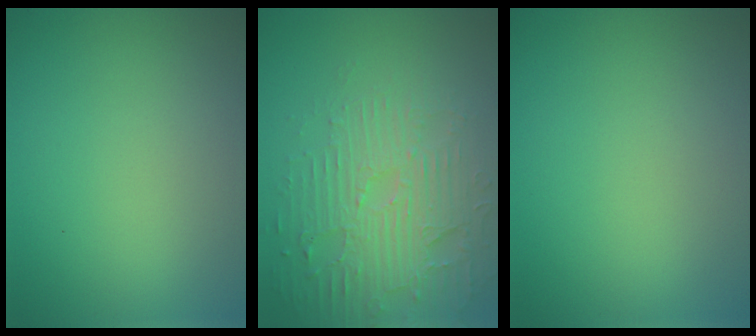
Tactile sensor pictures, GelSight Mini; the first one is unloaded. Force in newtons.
{"total": 5.1, "press": 4.5, "slide": 2.5}
{"total": 0.0}